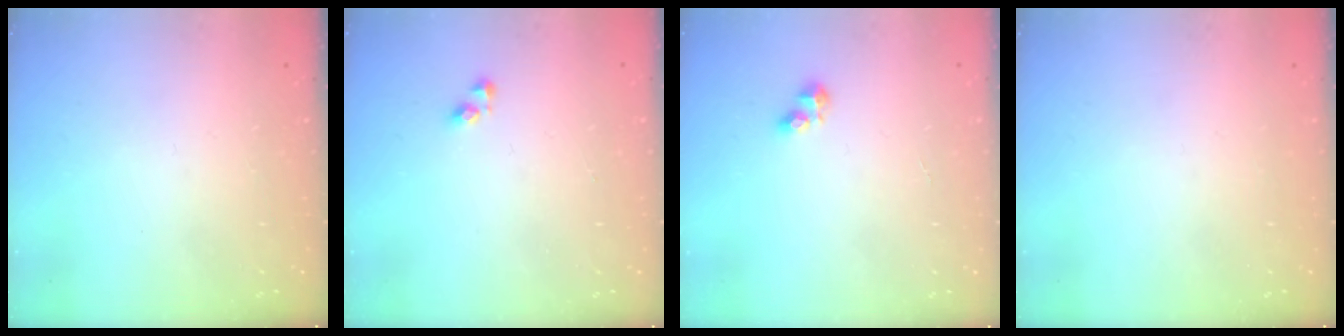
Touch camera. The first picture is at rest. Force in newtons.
{"total": 3.7, "press": 3.6, "slide": 0.6}
{"total": 3.1, "press": 3.1, "slide": 0.4}
{"total": 0.0}